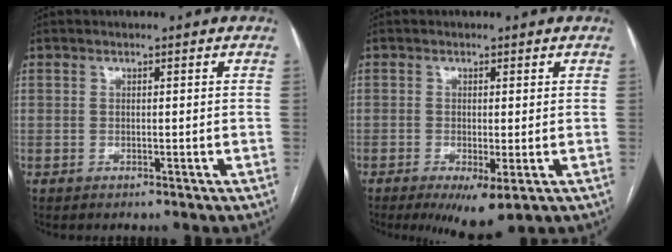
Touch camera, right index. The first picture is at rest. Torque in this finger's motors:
{"motor_torque": [1.06, -0.93, 0.36, 0.09]}